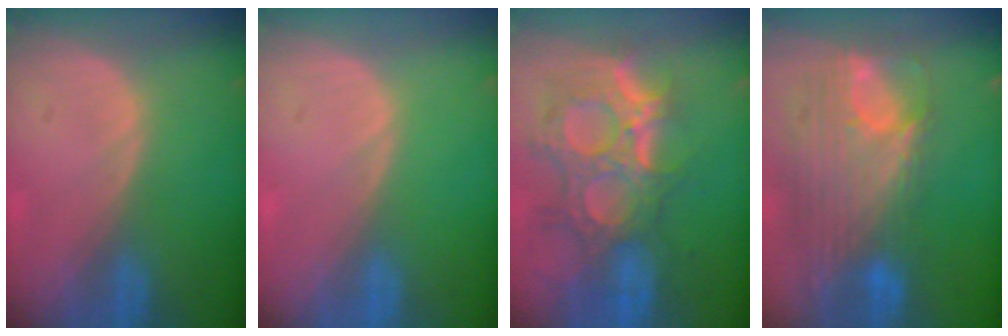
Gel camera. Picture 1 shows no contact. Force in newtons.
{"total": 0.0}
{"total": 12.2, "press": 10.7, "slide": 5.9}
{"total": 12.1, "press": 10.3, "slide": 6.4}